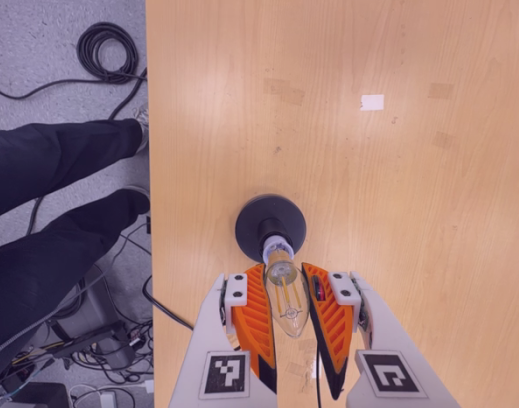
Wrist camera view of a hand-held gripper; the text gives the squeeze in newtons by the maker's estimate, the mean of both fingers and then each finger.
{"total": 20.3, "left": 22.8, "right": 17.8}